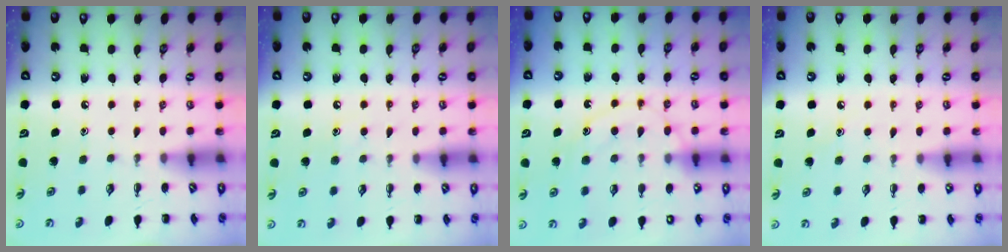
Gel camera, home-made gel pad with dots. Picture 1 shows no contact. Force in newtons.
{"total": 6.0, "press": 5.9, "slide": 1.4}
{"total": 12.9, "press": 12.9, "slide": 0.6}
{"total": 6.3, "press": 6.1, "slide": 1.8}